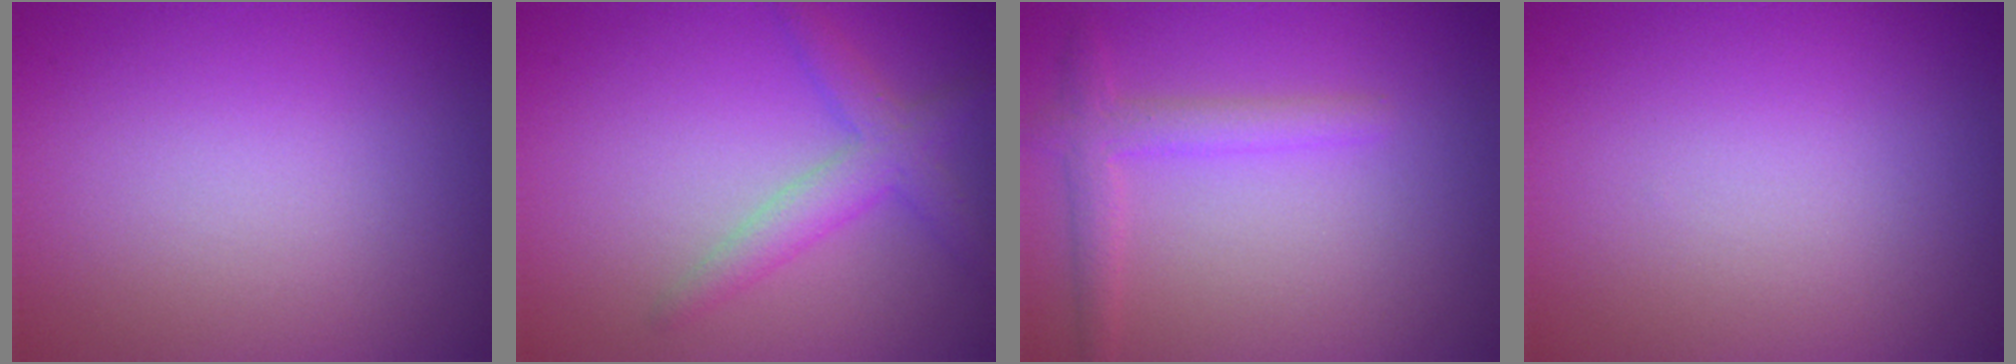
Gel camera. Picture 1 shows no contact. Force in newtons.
{"total": 2.9, "press": 2.9, "slide": 0.1}
{"total": 2.4, "press": 2.4, "slide": 0.0}
{"total": 0.0}